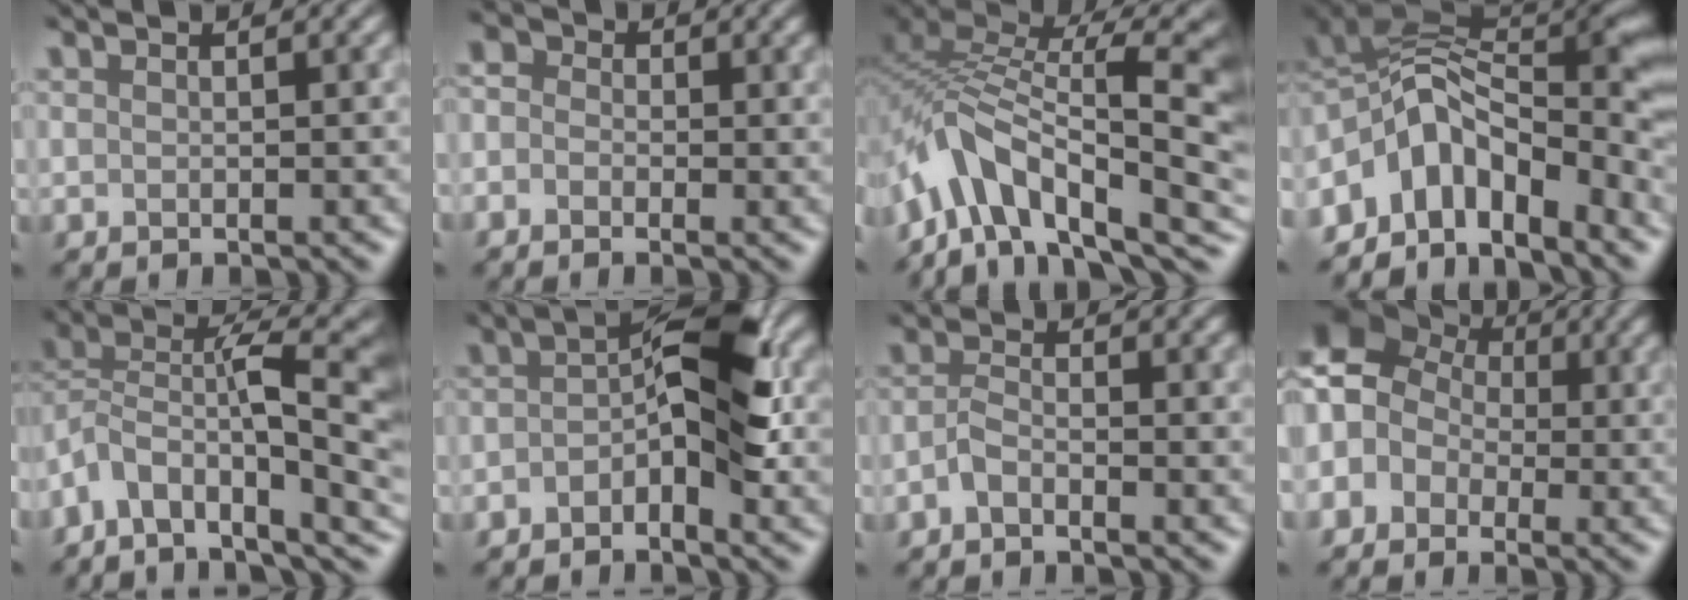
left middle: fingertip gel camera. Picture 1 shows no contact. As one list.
[{"total": 1.6, "force": [-1.4, 0.1, -0.7], "torque": [-0.008, 0.004, -0.013]}, {"total": 8.7, "force": [-4.7, 4.0, 6.1], "torque": [-0.149, 0.018, -0.061]}, {"total": 7.6, "force": [-3.2, 3.9, 5.7], "torque": [-0.113, 0.017, -0.039]}, {"total": 8.8, "force": [-4.3, 3.3, 7.0], "torque": [-0.158, -0.001, -0.042]}, {"total": 3.7, "force": [-1.7, 0.3, 3.2], "torque": [-0.081, 0.012, -0.016]}, {"total": 2.2, "force": [-1.8, -1.0, -0.8], "torque": [-0.020, 0.003, -0.017]}, {"total": 4.0, "force": [-1.0, 3.7, 1.3], "torque": [-0.061, 0.011, -0.005]}]